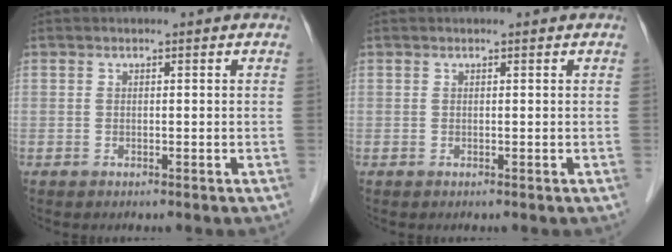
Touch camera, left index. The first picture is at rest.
{"total": 0.0}